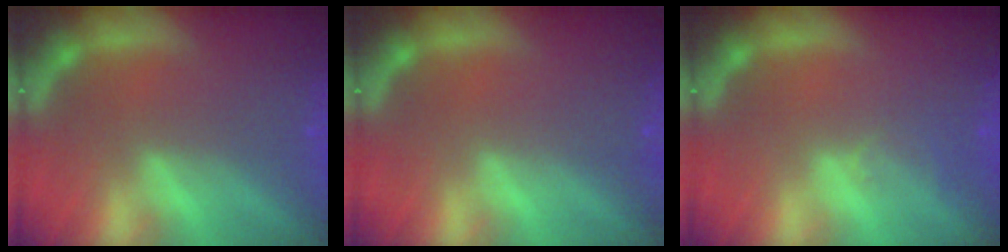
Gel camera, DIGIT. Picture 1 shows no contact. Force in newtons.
{"total": 0.0}
{"total": 1.5}